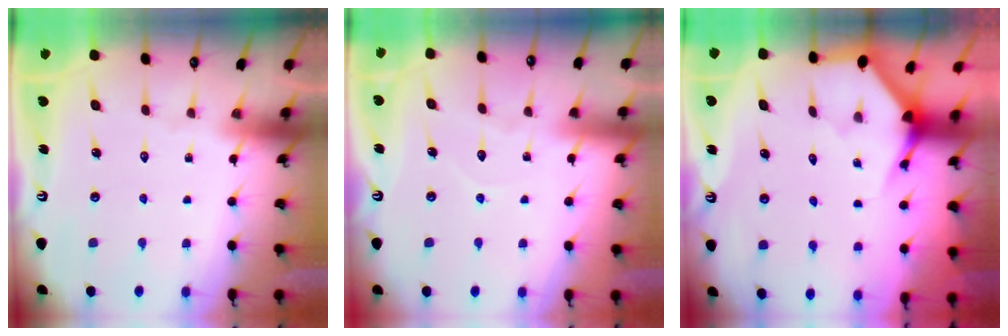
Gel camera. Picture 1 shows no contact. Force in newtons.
{"total": 5.1, "press": 5.1, "slide": 0.5}
{"total": 3.6, "press": 3.6, "slide": 0.2}